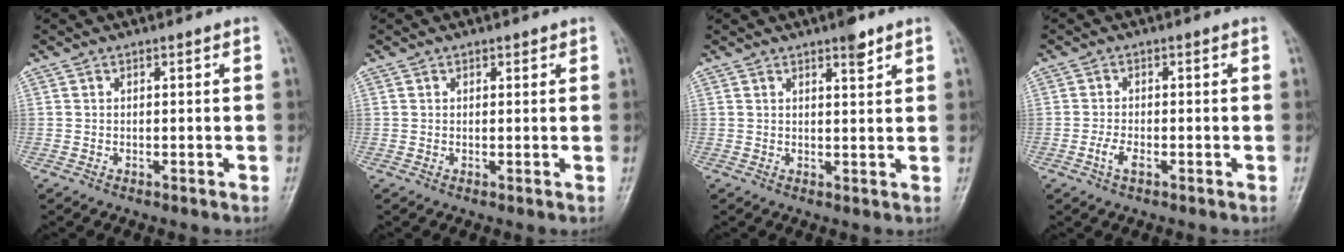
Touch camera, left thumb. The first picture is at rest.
{"total": 1.0, "force": [0.7, 0.7, 0.2], "torque": [0.009, -0.003, 0.005]}
{"total": 3.1, "force": [2.2, 0.9, 2.0], "torque": [-0.022, -0.013, 0.030]}
{"total": 2.7, "force": [-1.2, 1.3, 2.1], "torque": [-0.046, 0.006, -0.024]}